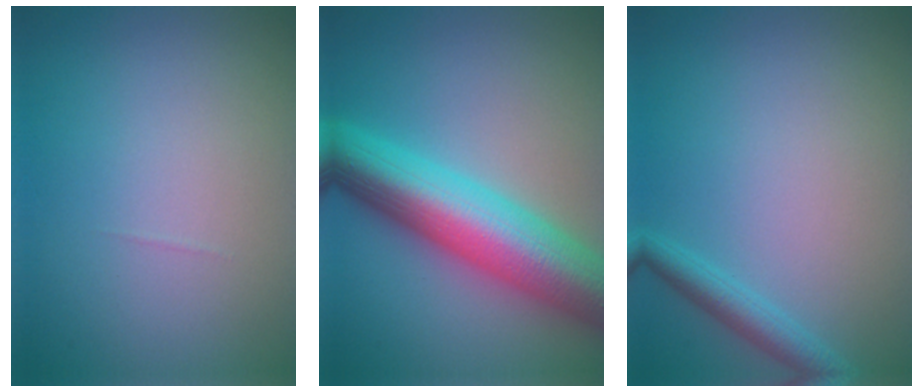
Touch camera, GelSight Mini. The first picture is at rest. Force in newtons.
{"total": 11.2, "press": 11.2, "slide": 0.3}
{"total": 2.1, "press": 2.1, "slide": 0.1}